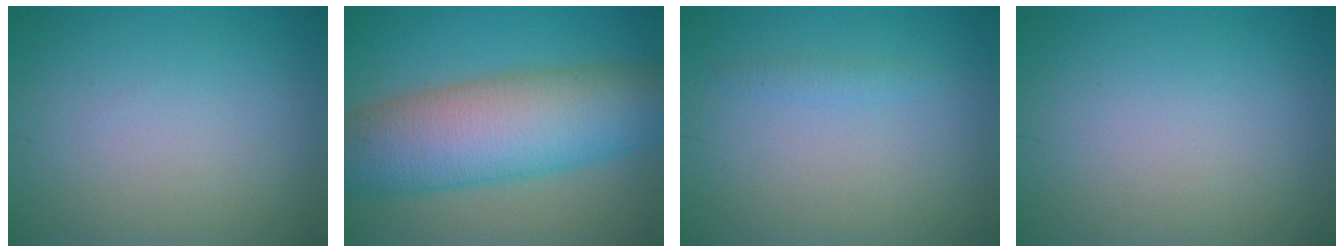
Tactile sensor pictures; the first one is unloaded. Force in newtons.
{"total": 11.2, "press": 11.2, "slide": 0.3}
{"total": 0.9, "press": 0.9, "slide": 0.0}
{"total": 0.0}